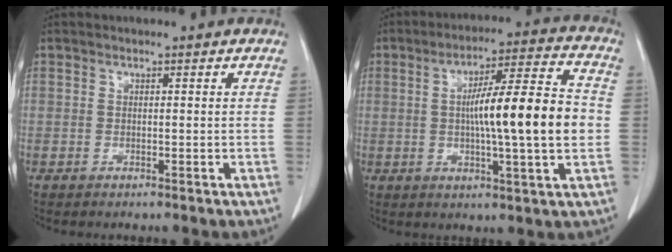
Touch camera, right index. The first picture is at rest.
{"total": 14.5, "force": [-0.6, 0.4, 14.5], "torque": [-0.230, 0.010, -0.014]}